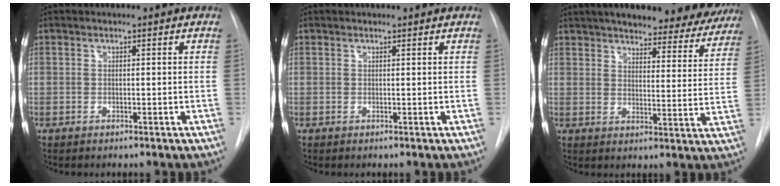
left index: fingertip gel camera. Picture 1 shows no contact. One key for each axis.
{"total": 1.5, "fx": 1.5, "fy": 0.2, "fz": 0.2, "tx": -0.009, "ty": 0.008, "tz": 0.014}
{"total": 23.3, "fx": 20.3, "fy": 6.3, "fz": 9.6, "tx": -0.146, "ty": -0.023, "tz": 0.242}